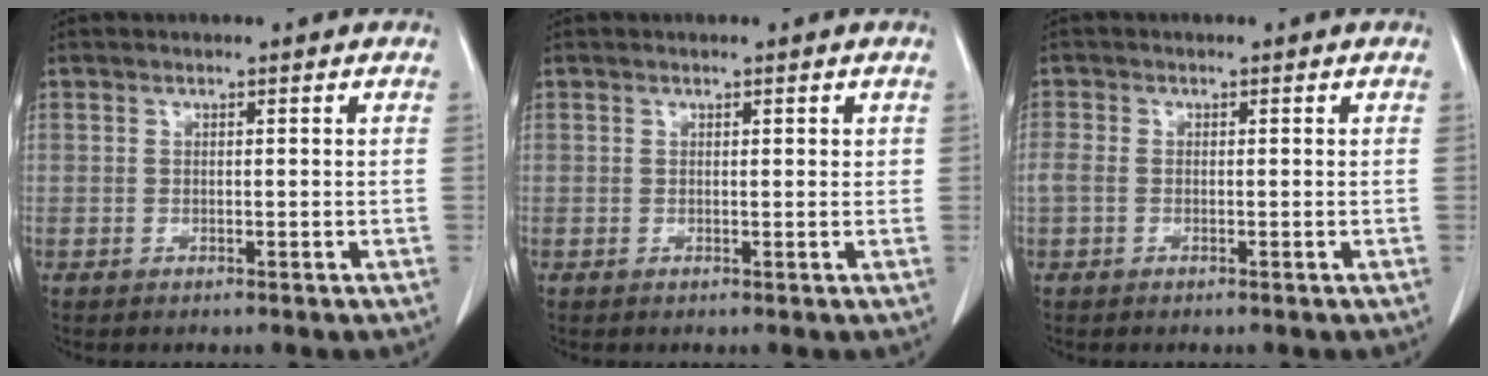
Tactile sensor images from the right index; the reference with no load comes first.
{"total": 0.8, "force": [0.4, 0.3, 0.6], "torque": [-0.006, 0.000, 0.005]}
{"total": 1.7, "force": [-0.2, 1.1, 1.2], "torque": [-0.040, 0.006, -0.003]}